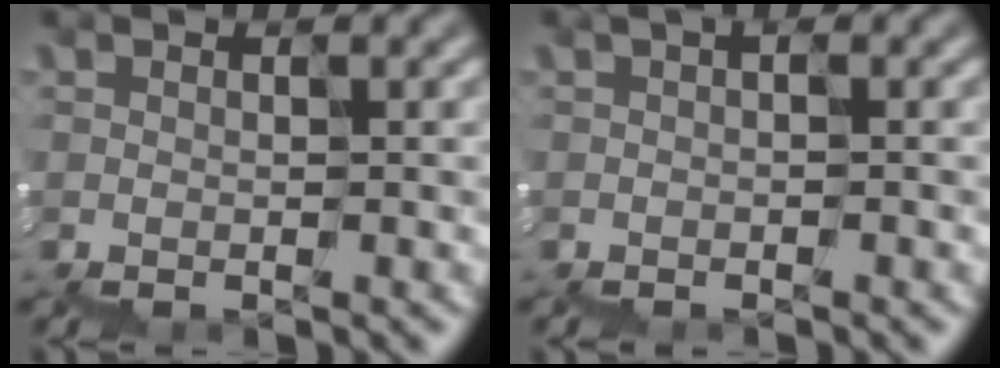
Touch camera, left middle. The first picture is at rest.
{"total": 0.6, "force": [-0.2, 0.2, 0.6], "torque": [-0.010, -0.003, -0.001]}